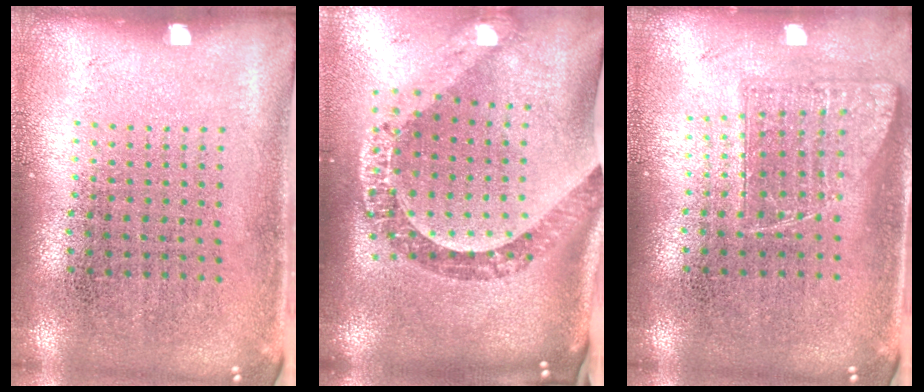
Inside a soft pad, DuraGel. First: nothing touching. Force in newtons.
{"total": 2.5, "press": 2.0, "slide": 1.5}
{"total": 1.0, "press": 0.9, "slide": 0.5}